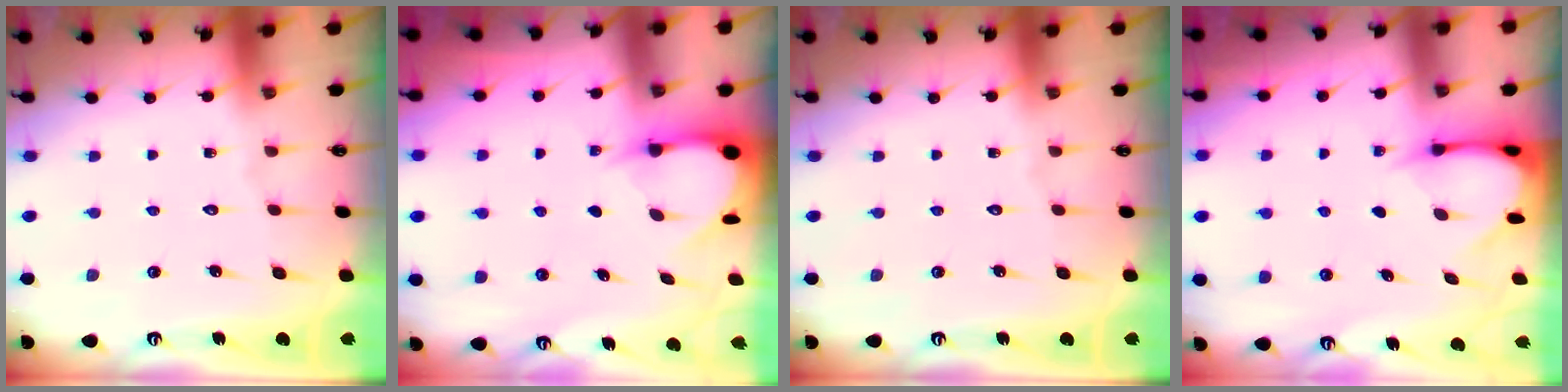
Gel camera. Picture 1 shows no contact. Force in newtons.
{"total": 3.1, "press": 3.1, "slide": 0.1}
{"total": 0.0}
{"total": 3.5, "press": 3.5, "slide": 0.3}